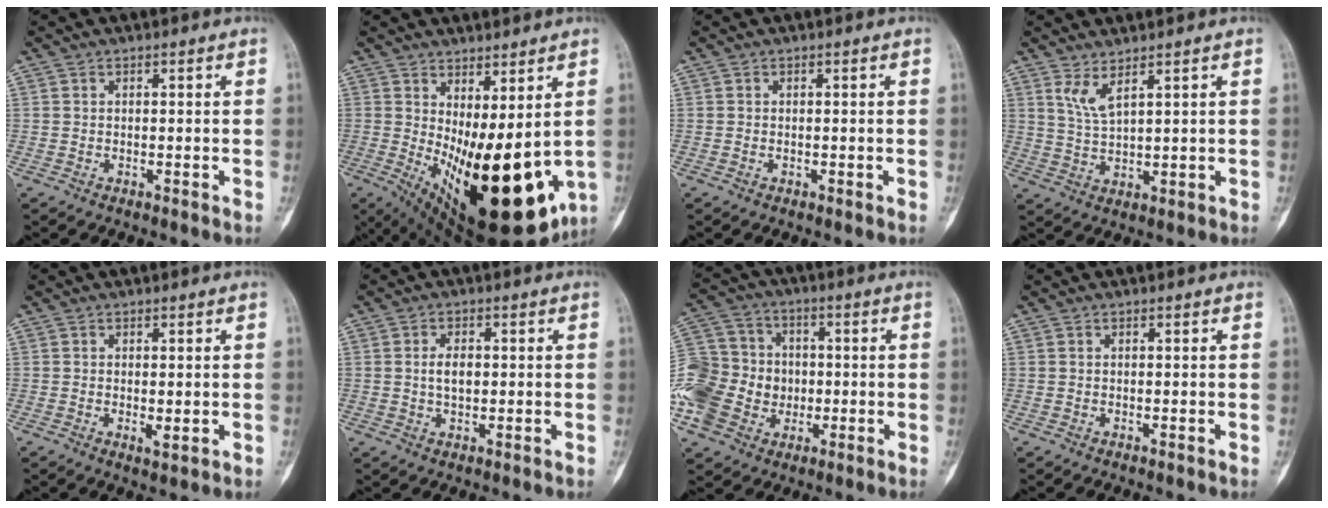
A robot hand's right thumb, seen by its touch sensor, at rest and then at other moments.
{"total": 21.2, "force": [-1.0, 8.1, 19.6], "torque": [-0.266, -0.044, 0.016]}
{"total": 0.0}
{"total": 4.2, "force": [2.7, 0.8, 3.0], "torque": [-0.064, -0.030, 0.063]}
{"total": 2.0, "force": [-0.2, 0.8, 1.8], "torque": [-0.030, -0.007, -0.001]}
{"total": 3.3, "force": [0.2, 1.9, 2.7], "torque": [-0.044, -0.003, 0.003]}
{"total": 19.7, "force": [-3.6, 16.4, 10.3], "torque": [-0.218, 0.029, -0.061]}
{"total": 0.0}